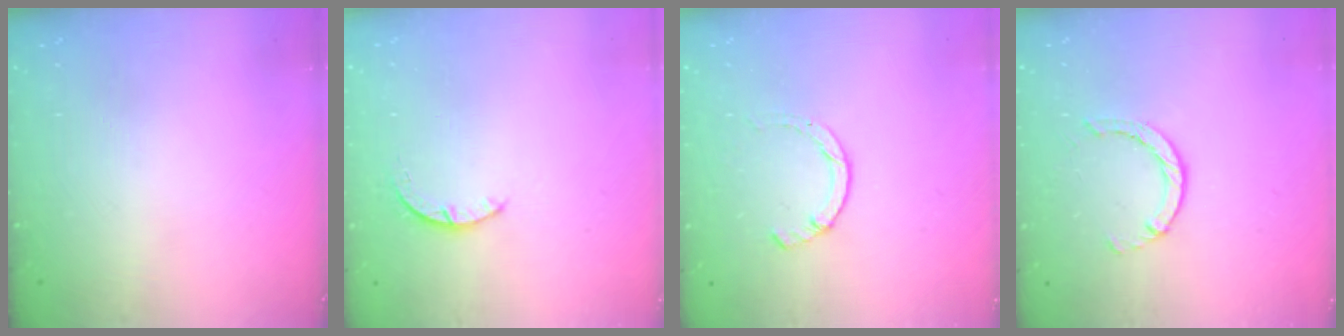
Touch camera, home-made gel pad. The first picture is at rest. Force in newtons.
{"total": 2.4, "press": 2.4, "slide": 0.3}
{"total": 2.3, "press": 2.3, "slide": 0.5}
{"total": 2.4, "press": 2.4, "slide": 0.4}